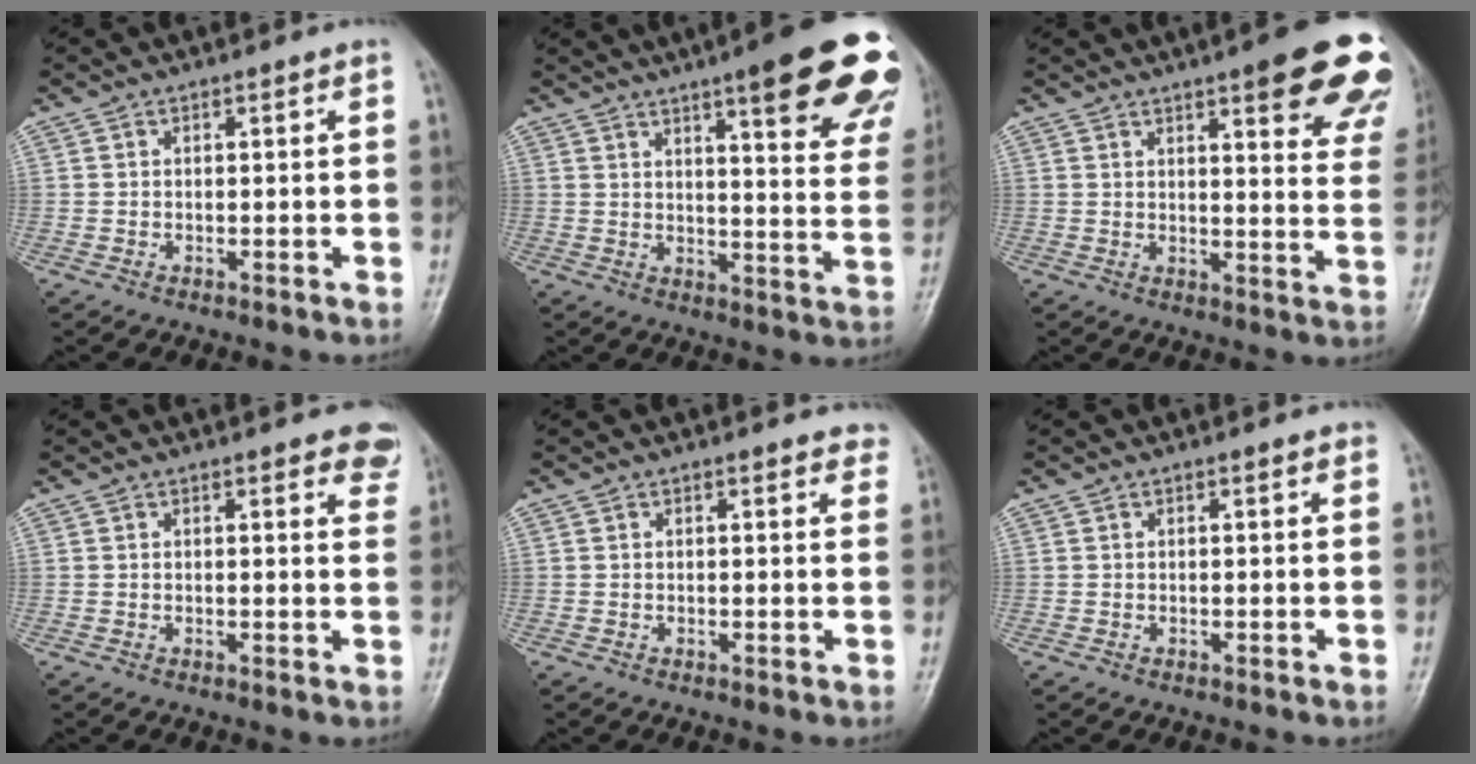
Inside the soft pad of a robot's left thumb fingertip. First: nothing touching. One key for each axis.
{"total": 22.6, "fx": 13.6, "fy": 4.6, "fz": 17.5, "tx": -0.192, "ty": -0.043, "tz": 0.163}
{"total": 18.1, "fx": 10.6, "fy": 4.5, "fz": 14.0, "tx": -0.143, "ty": -0.036, "tz": 0.117}
{"total": 5.9, "fx": 4.6, "fy": 2.0, "fz": 3.0, "tx": -0.007, "ty": -0.017, "tz": 0.037}
{"total": 3.5, "fx": 3.1, "fy": 1.1, "fz": 1.1, "tx": 0.009, "ty": -0.010, "tz": 0.019}
{"total": 0.9, "fx": 0.7, "fy": 0.1, "fz": 0.5, "tx": -0.006, "ty": 0.000, "tz": 0.007}